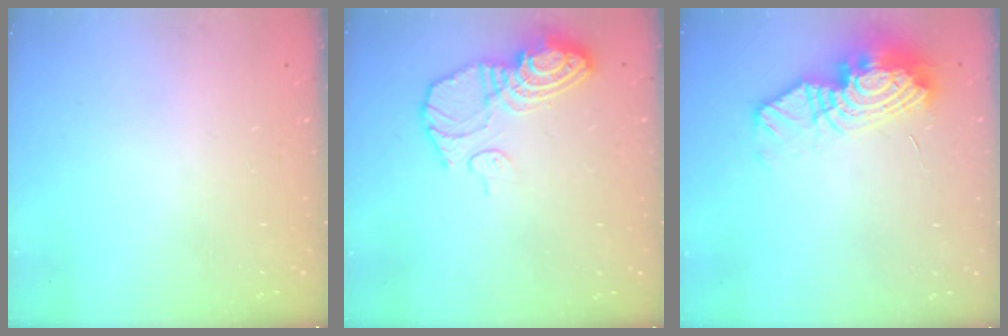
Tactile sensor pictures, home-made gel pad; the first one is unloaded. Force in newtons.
{"total": 11.8, "press": 11.7, "slide": 1.1}
{"total": 15.9, "press": 15.9, "slide": 1.2}